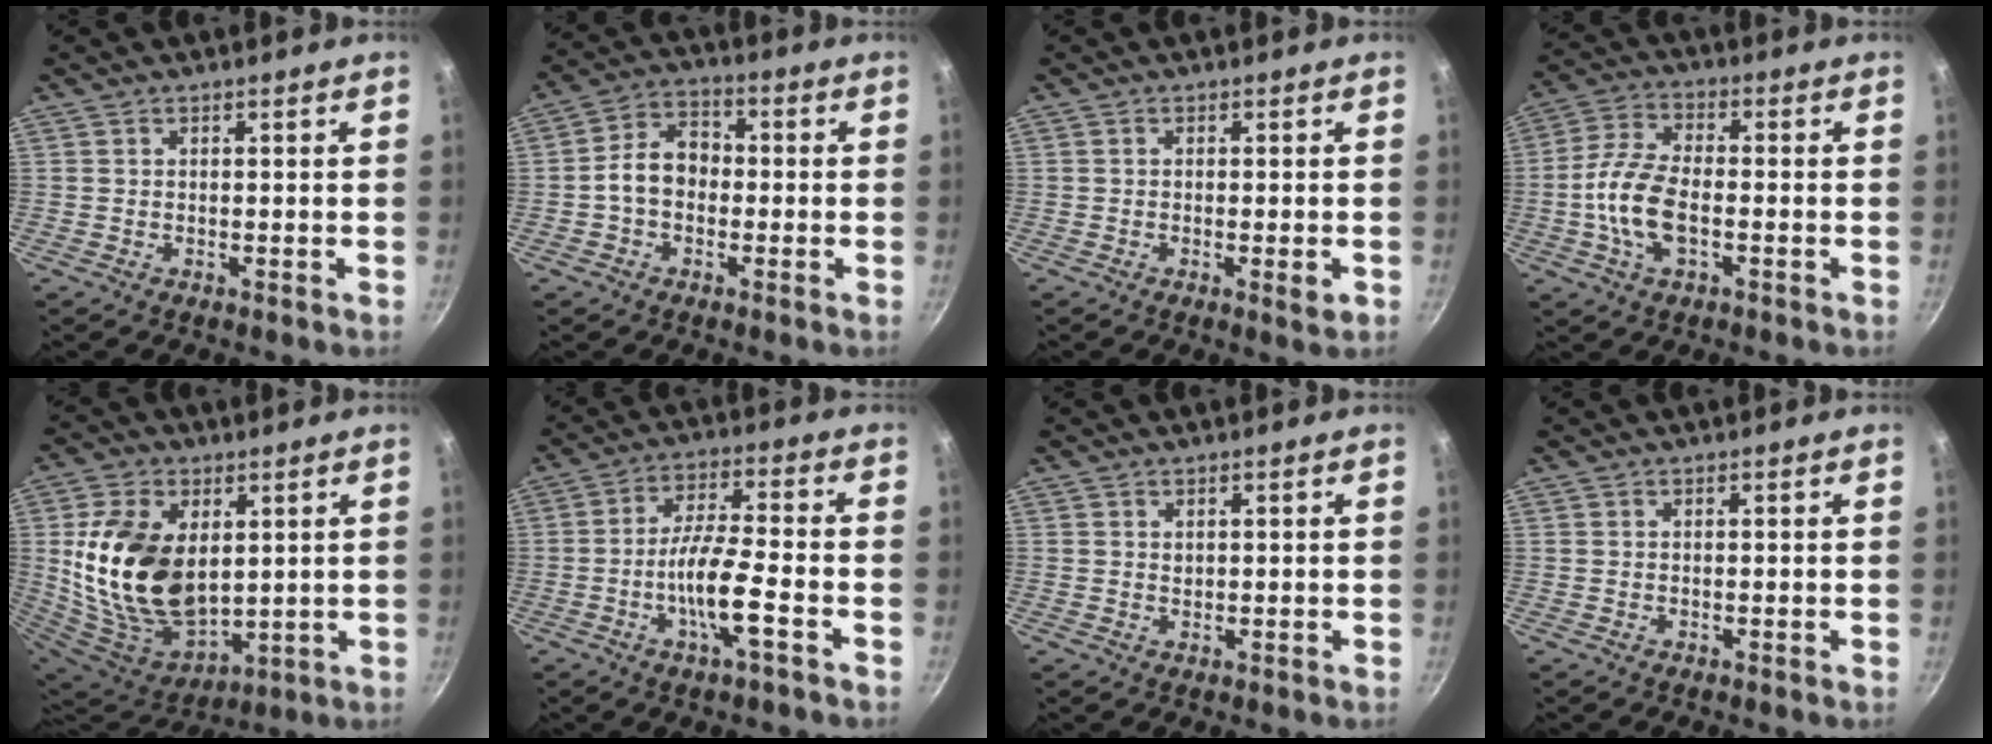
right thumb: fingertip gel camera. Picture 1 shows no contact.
{"total": 7.6, "force": [-1.1, 5.6, 5.0], "torque": [-0.058, 0.030, -0.034]}
{"total": 2.5, "force": [-0.9, 0.4, 2.3], "torque": [-0.039, -0.004, -0.015]}
{"total": 10.3, "force": [-2.2, 5.1, 8.6], "torque": [-0.172, 0.025, -0.053]}
{"total": 21.0, "force": [3.4, 13.7, 15.6], "torque": [-0.269, -0.033, 0.079]}
{"total": 9.6, "force": [-3.8, 1.7, 8.7], "torque": [-0.160, 0.025, -0.074]}
{"total": 0.8, "force": [0.4, 0.6, 0.3], "torque": [-0.002, -0.002, 0.006]}
{"total": 0.0}